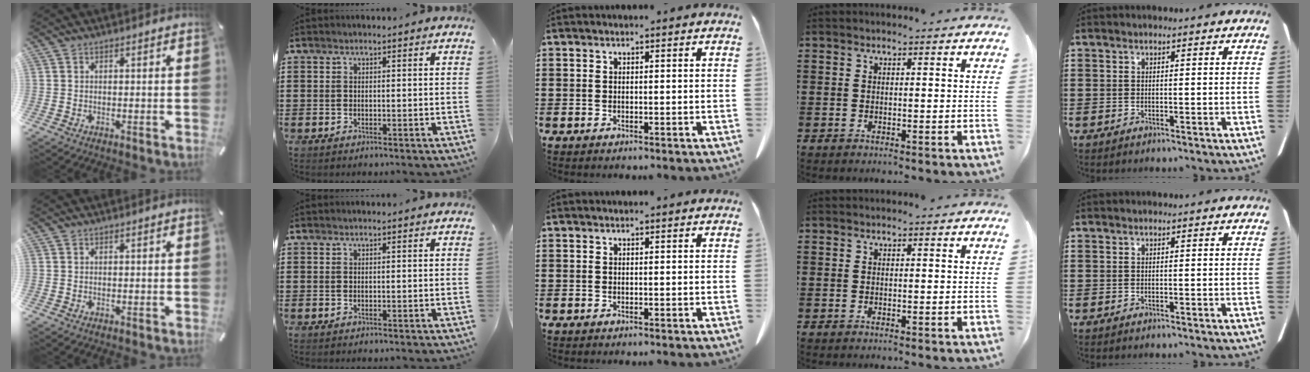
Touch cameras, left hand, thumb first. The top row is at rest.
{}